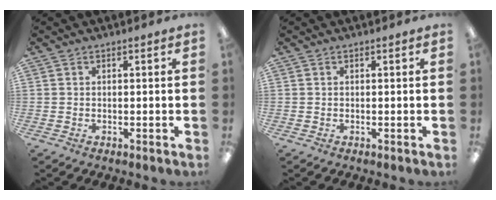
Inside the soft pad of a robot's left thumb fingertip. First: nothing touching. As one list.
[{"total": 0.0}]